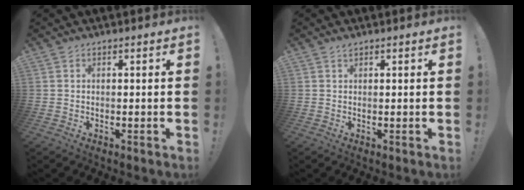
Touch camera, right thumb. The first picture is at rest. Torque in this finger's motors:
{"motor_torque": [-0.07, 0.12, 0.37, 0.02, 0.10]}